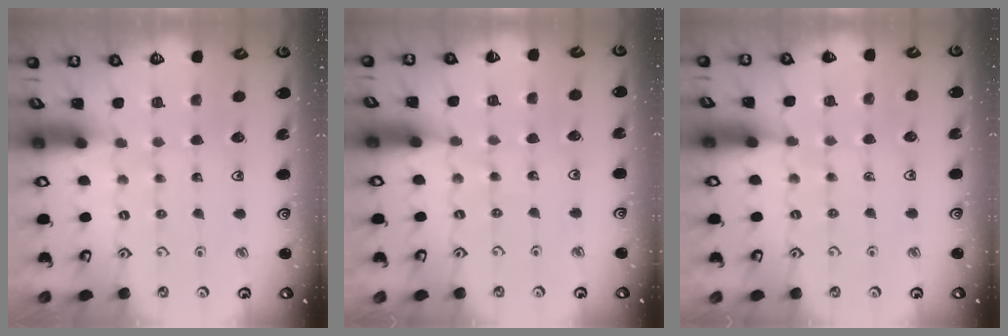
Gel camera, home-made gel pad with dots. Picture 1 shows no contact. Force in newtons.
{"total": 4.9, "press": 4.9, "slide": 0.6}
{"total": 5.5, "press": 5.4, "slide": 0.7}